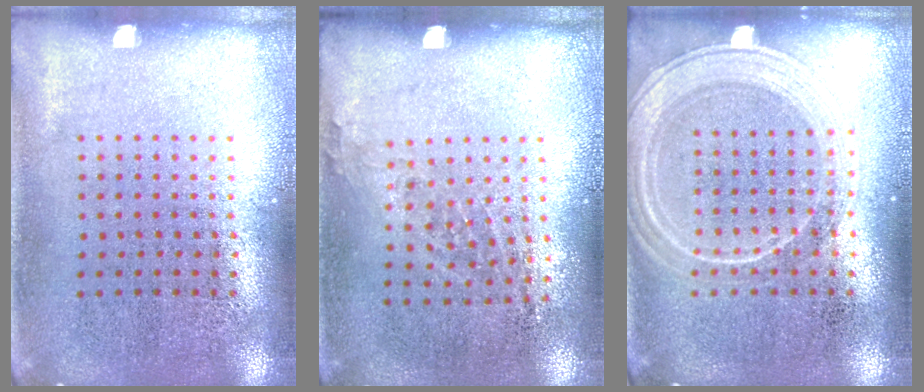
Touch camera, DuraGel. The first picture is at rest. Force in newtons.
{"total": 1.0, "press": 0.8, "slide": 0.6}
{"total": 1.8, "press": 1.8, "slide": 0.2}